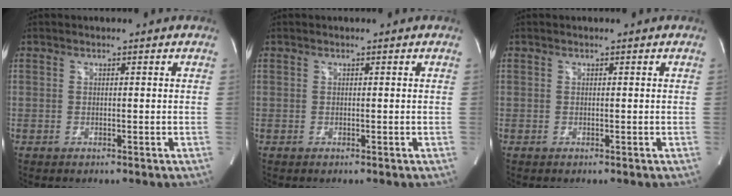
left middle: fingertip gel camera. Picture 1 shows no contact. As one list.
[{"total": 0.0}, {"total": 0.0}]